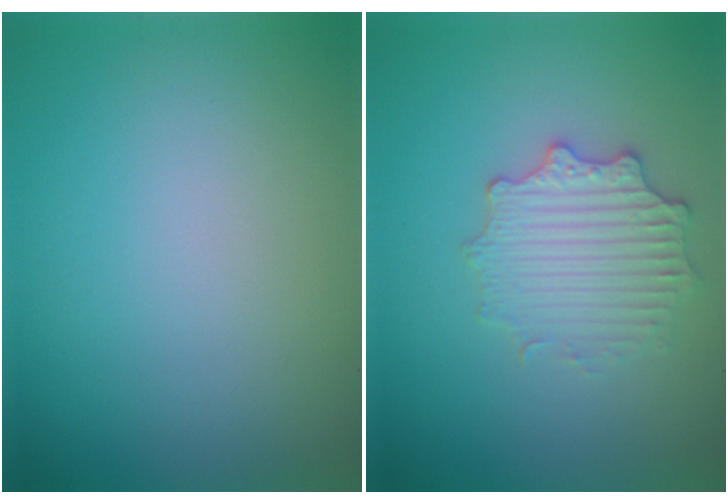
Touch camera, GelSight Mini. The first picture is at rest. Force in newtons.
{"total": 2.9, "press": 2.9, "slide": 0.6}